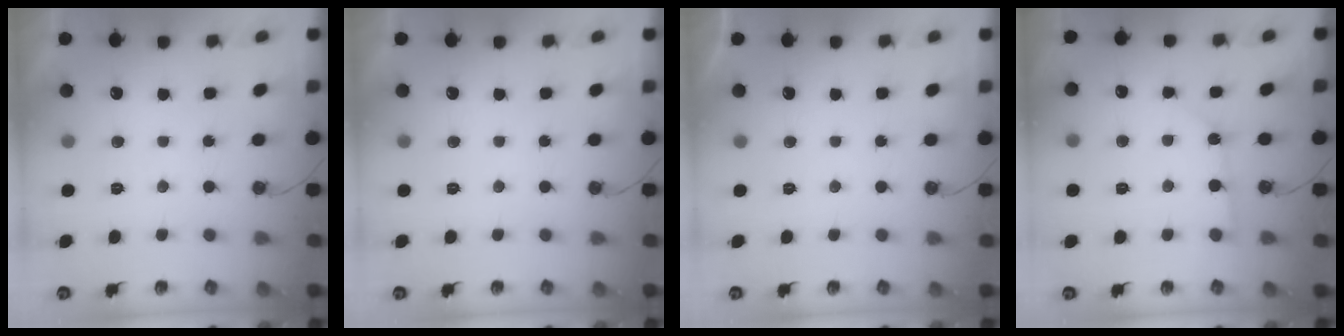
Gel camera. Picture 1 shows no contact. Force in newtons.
{"total": 0.0}
{"total": 0.0}
{"total": 3.0, "press": 2.9, "slide": 0.3}